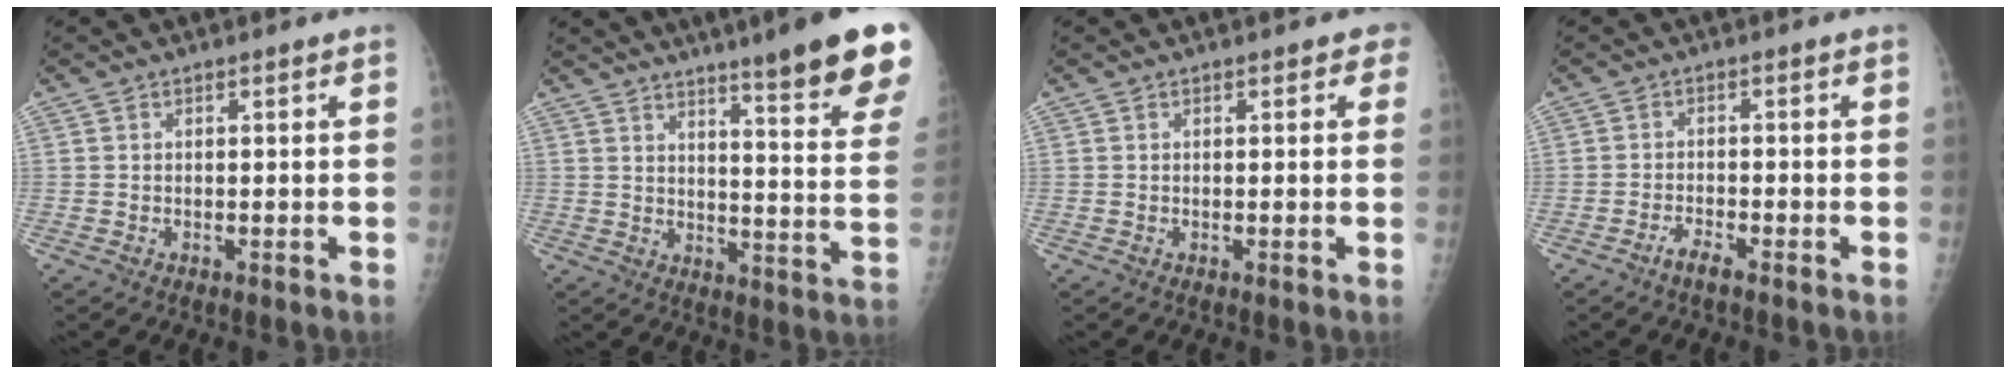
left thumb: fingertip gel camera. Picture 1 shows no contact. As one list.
[{"total": 19.4, "force": [13.7, 1.4, 13.7], "torque": [-0.155, -0.077, 0.173]}, {"total": 1.7, "force": [0.8, 1.1, 1.1], "torque": [0.006, 0.001, 0.004]}, {"total": 2.5, "force": [-2.0, 0.3, 1.4], "torque": [-0.038, 0.007, -0.041]}]